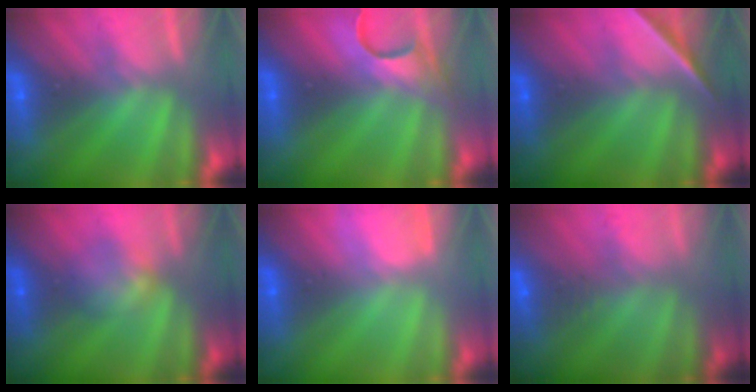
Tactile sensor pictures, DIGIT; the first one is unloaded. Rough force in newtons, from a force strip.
{"total": 3.9}
{"total": 1.7}
{"total": 2.3}
{"total": 2.9}
{"total": 2.4}